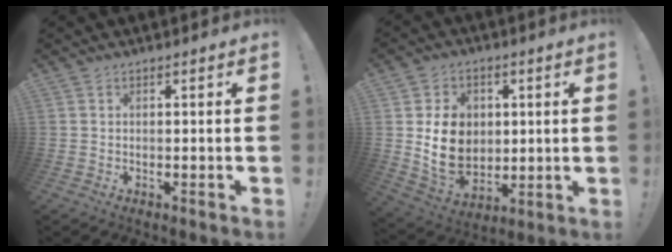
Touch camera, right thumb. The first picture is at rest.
{"total": 14.6, "force": [2.7, 12.2, 7.6], "torque": [-0.131, -0.023, 0.055]}